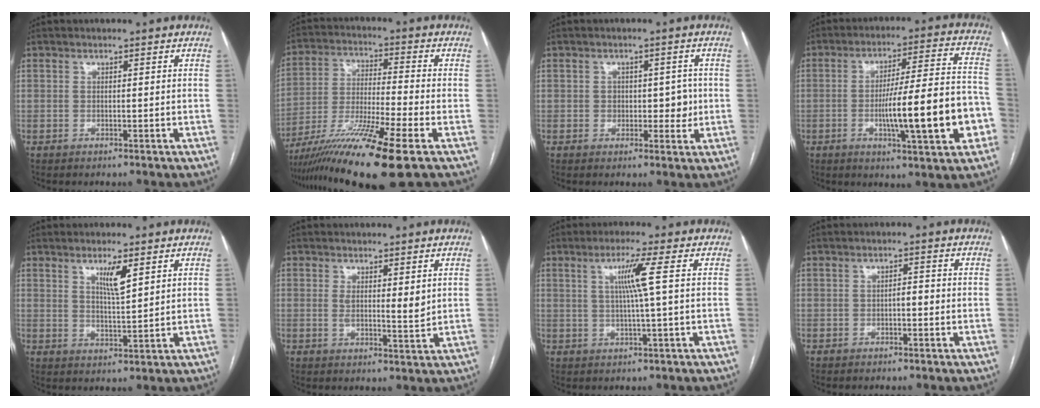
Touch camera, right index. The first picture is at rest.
{"total": 16.1, "force": [-10.0, -0.5, 12.5], "torque": [-0.235, -0.034, -0.176]}
{"total": 4.1, "force": [-0.1, 2.7, 3.0], "torque": [-0.028, 0.009, 0.003]}
{"total": 16.6, "force": [-4.3, 1.8, 16.0], "torque": [-0.240, 0.013, -0.060]}
{"total": 4.5, "force": [2.4, 0.4, 3.8], "torque": [-0.066, -0.007, 0.043]}
{"total": 3.7, "force": [1.1, 1.0, 3.4], "torque": [-0.054, -0.012, 0.021]}
{"total": 5.2, "force": [1.2, -1.3, 4.9], "torque": [-0.096, 0.000, 0.024]}
{"total": 1.4, "force": [-0.4, 0.5, 1.2], "torque": [-0.014, 0.005, -0.008]}